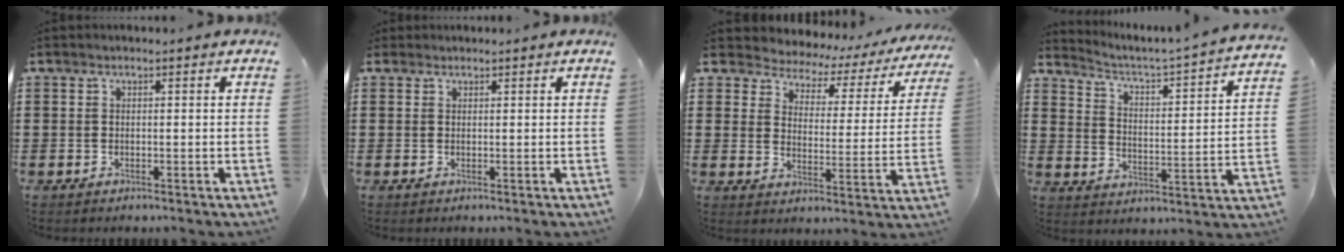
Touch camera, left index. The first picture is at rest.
{"total": 0.8, "force": [0.7, 0.4, 0.0], "torque": [-0.003, 0.004, 0.013]}
{"total": 3.1, "force": [2.9, 1.2, 0.1], "torque": [-0.027, -0.024, 0.041]}
{"total": 2.3, "force": [2.0, -0.3, 1.0], "torque": [-0.039, -0.033, 0.019]}